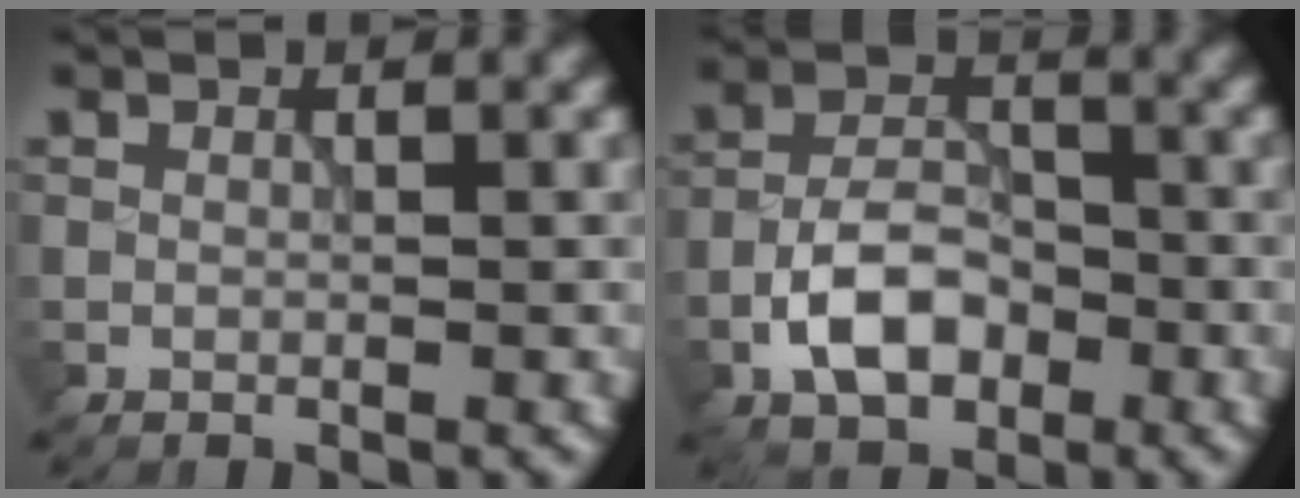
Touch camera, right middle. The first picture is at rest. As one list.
[{"total": 5.6, "force": [-2.4, 3.3, 3.8], "torque": [-0.064, 0.006, -0.048]}]